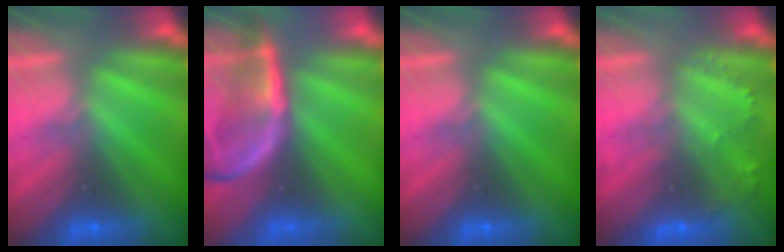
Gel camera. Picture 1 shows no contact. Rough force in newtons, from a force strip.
{"total": 2.3}
{"total": 0.0}
{"total": 2.2}